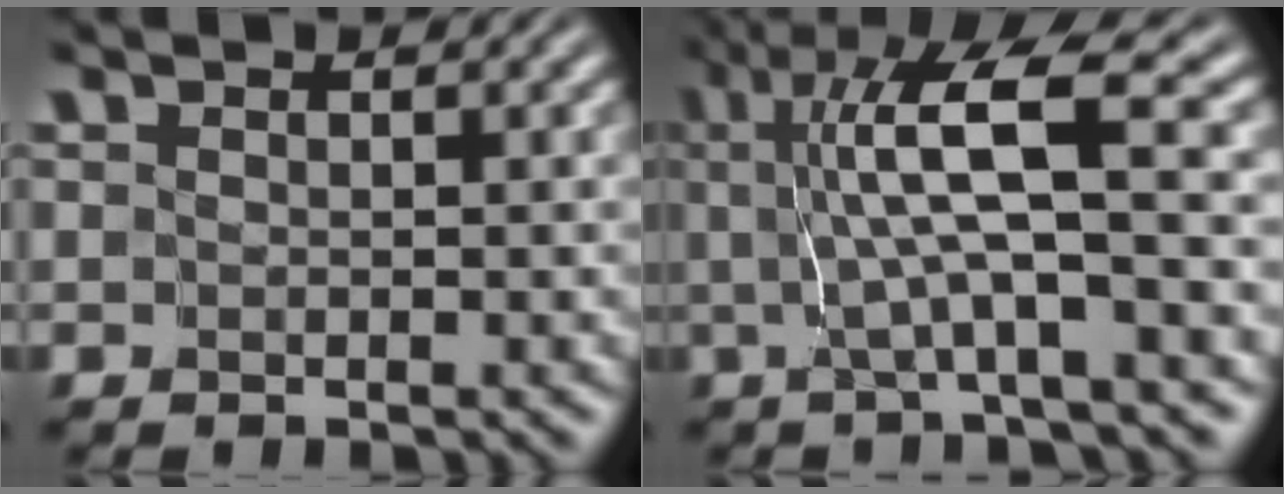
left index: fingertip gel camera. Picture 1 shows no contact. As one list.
[{"total": 8.1, "force": [1.1, 1.4, 7.9], "torque": [-0.129, 0.008, 0.019]}]